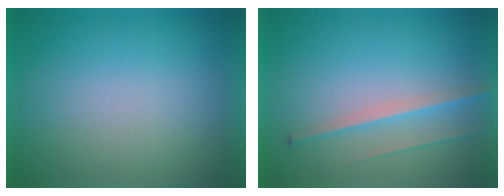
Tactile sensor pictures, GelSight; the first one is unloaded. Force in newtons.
{"total": 2.8}